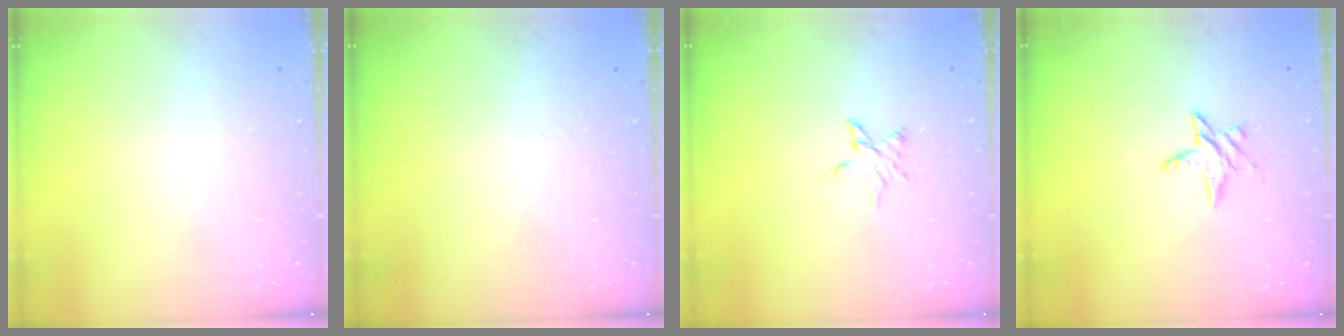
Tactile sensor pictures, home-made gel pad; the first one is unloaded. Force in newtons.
{"total": 0.0}
{"total": 3.6, "press": 3.6, "slide": 0.4}
{"total": 5.3, "press": 5.2, "slide": 0.6}